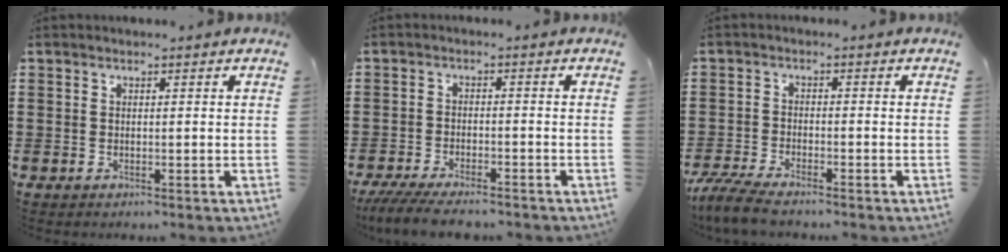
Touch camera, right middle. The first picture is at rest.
{"total": 4.5, "force": [-4.1, 0.4, 1.8], "torque": [-0.048, -0.012, -0.085]}
{"total": 4.4, "force": [-4.0, 0.2, 1.8], "torque": [-0.057, -0.016, -0.084]}